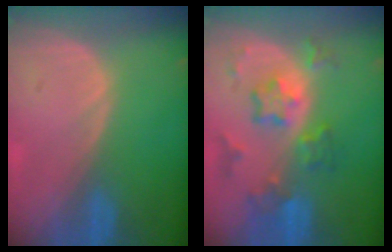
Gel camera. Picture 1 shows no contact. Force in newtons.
{"total": 8.1, "press": 7.0, "slide": 4.0}